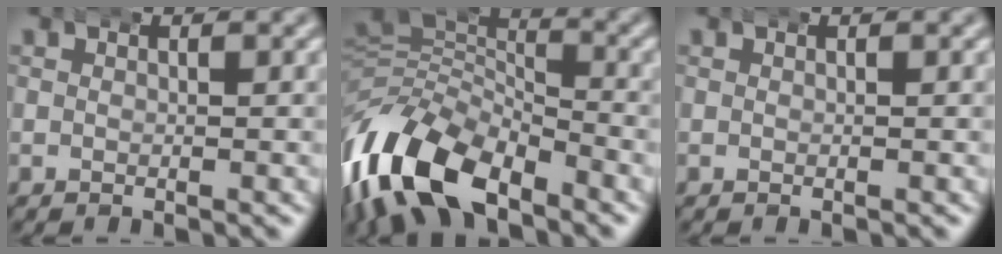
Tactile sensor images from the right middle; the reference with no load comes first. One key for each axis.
{"total": 11.5, "fx": -4.3, "fy": 8.2, "fz": 6.8, "tx": -0.163, "ty": -0.037, "tz": -0.067}
{"total": 0.0}